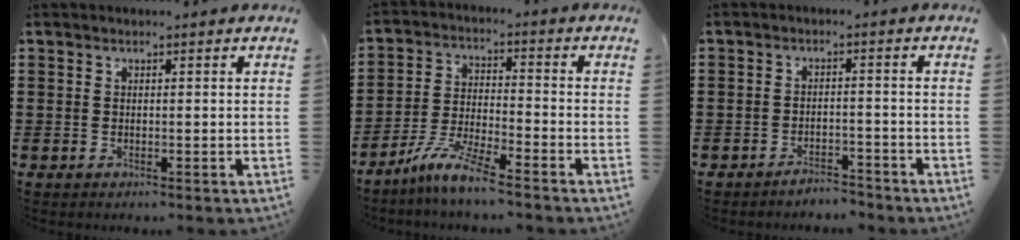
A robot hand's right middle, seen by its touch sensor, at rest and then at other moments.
{"total": 7.6, "force": [-6.4, 0.3, 4.0], "torque": [-0.088, -0.009, -0.125]}
{"total": 3.0, "force": [-3.0, 0.4, -0.2], "torque": [-0.004, 0.004, -0.065]}